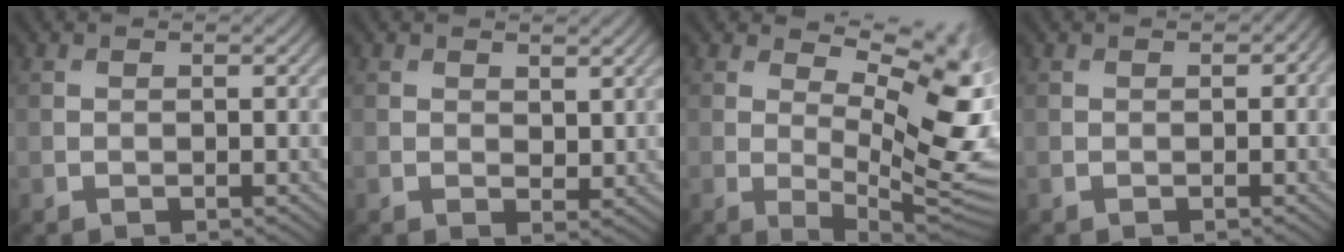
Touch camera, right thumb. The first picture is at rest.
{"total": 2.0, "force": [1.2, 1.2, 1.1], "torque": [-0.019, -0.007, 0.024]}
{"total": 13.8, "force": [4.0, 6.1, 11.7], "torque": [-0.168, 0.003, 0.059]}
{"total": 1.1, "force": [0.3, 0.9, 0.6], "torque": [-0.009, -0.004, 0.003]}